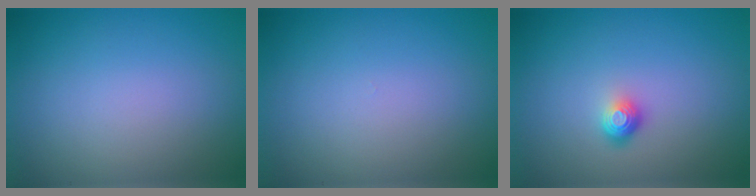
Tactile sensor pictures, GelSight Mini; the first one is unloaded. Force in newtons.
{"total": 0.0}
{"total": 1.8, "press": 1.2, "slide": 1.3}